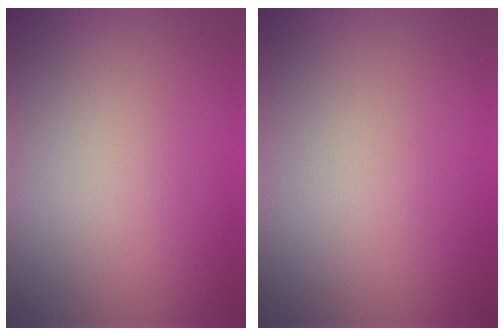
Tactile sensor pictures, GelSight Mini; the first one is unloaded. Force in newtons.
{"total": 0.0}